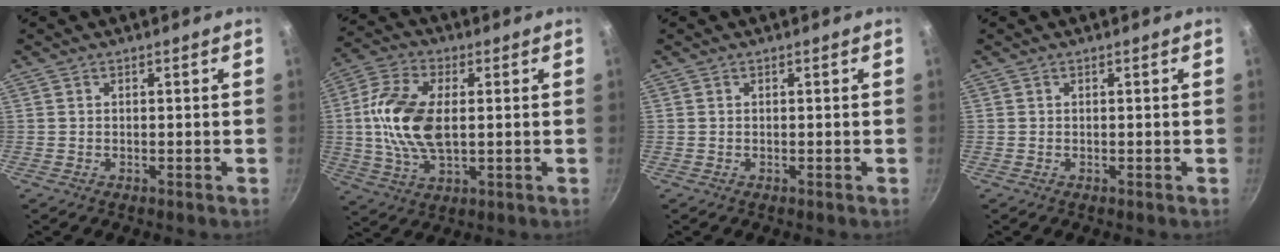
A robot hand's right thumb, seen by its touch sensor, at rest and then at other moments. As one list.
[{"total": 14.1, "force": [0.9, 7.7, 11.8], "torque": [-0.231, 0.010, 0.011]}, {"total": 0.0}, {"total": 0.0}]